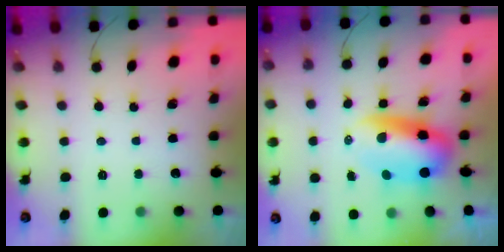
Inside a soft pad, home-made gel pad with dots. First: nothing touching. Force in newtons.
{"total": 8.3, "press": 7.9, "slide": 2.3}